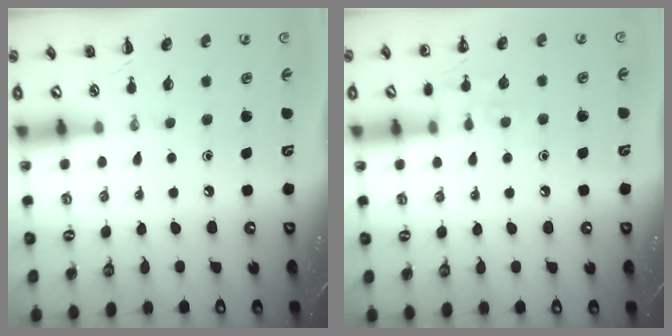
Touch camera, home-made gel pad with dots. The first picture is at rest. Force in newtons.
{"total": 8.4, "press": 8.3, "slide": 1.1}